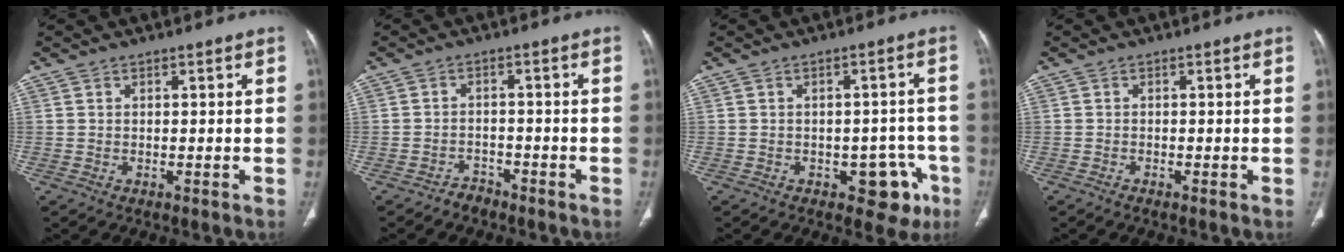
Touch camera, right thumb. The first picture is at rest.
{"total": 2.5, "force": [-2.2, 1.3, 0.1], "torque": [-0.003, 0.013, -0.036]}
{"total": 7.5, "force": [-3.6, 4.6, 4.8], "torque": [-0.019, 0.023, -0.039]}
{"total": 0.6, "force": [-0.4, 0.1, 0.5], "torque": [-0.012, -0.001, -0.010]}